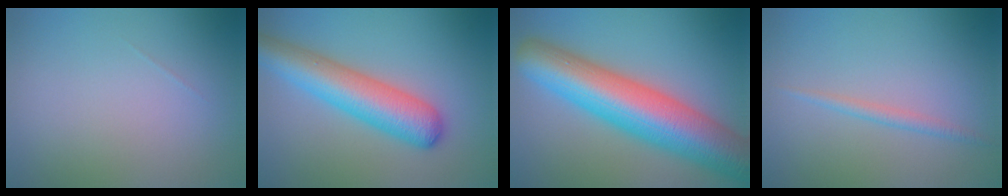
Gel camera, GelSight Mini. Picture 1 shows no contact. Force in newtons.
{"total": 7.0, "press": 7.0, "slide": 0.2}
{"total": 12.1, "press": 12.1, "slide": 0.4}
{"total": 1.2, "press": 1.2, "slide": 0.1}